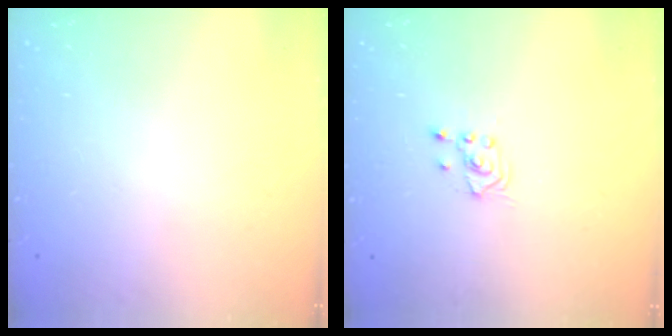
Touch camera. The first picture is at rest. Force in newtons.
{"total": 2.5, "press": 2.4, "slide": 0.9}